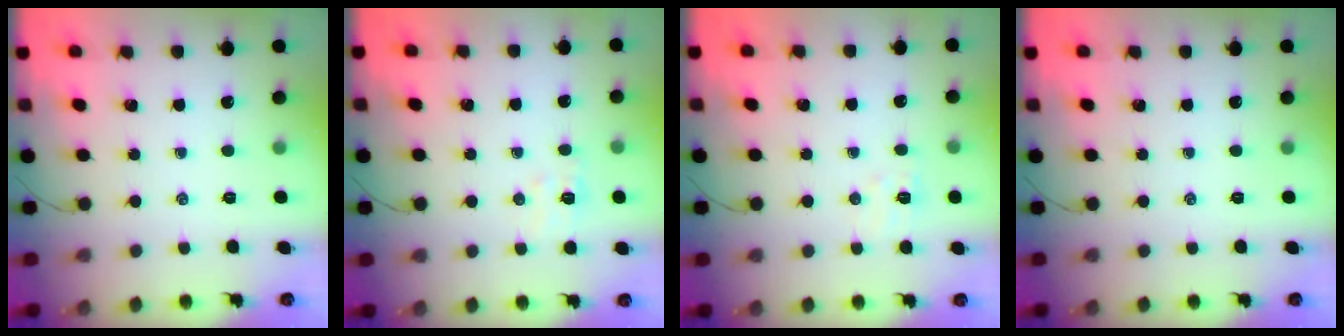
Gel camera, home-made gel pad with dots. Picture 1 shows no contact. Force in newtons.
{"total": 5.2, "press": 5.1, "slide": 1.1}
{"total": 5.0, "press": 4.9, "slide": 1.2}
{"total": 0.0}